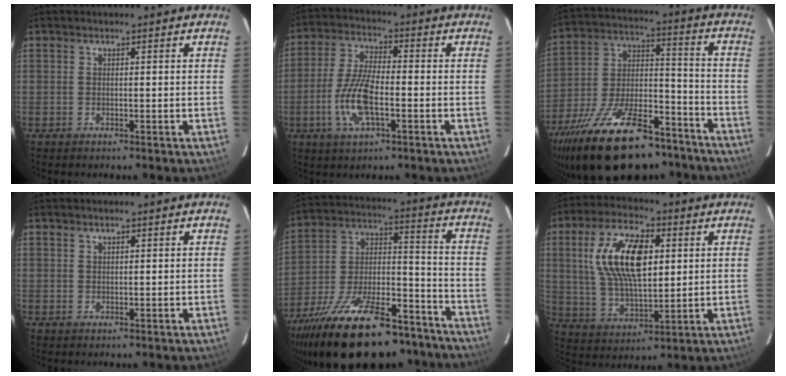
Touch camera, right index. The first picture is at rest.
{"total": 10.4, "force": [-3.2, 3.6, 9.3], "torque": [-0.196, 0.000, -0.064]}
{"total": 27.9, "force": [-19.7, 11.5, 15.9], "torque": [-0.299, -0.006, -0.295]}
{"total": 0.8, "force": [0.7, 0.4, 0.3], "torque": [-0.004, 0.002, 0.012]}
{"total": 30.7, "force": [-22.4, 12.0, 17.1], "torque": [-0.317, -0.008, -0.328]}
{"total": 16.2, "force": [3.9, 7.5, 13.8], "torque": [-0.266, 0.013, 0.080]}